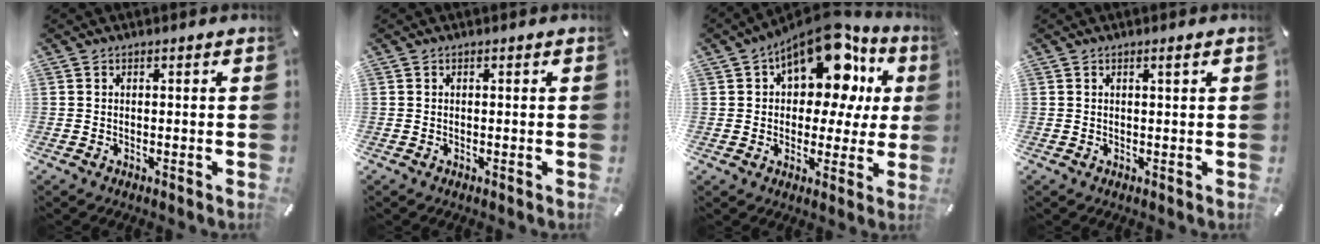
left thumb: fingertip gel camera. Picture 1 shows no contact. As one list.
[{"total": 0.0}, {"total": 17.7, "force": [9.4, 9.5, 11.6], "torque": [-0.170, -0.064, 0.162]}, {"total": 1.0, "force": [0.5, 0.0, 0.9], "torque": [-0.017, 0.001, 0.008]}]